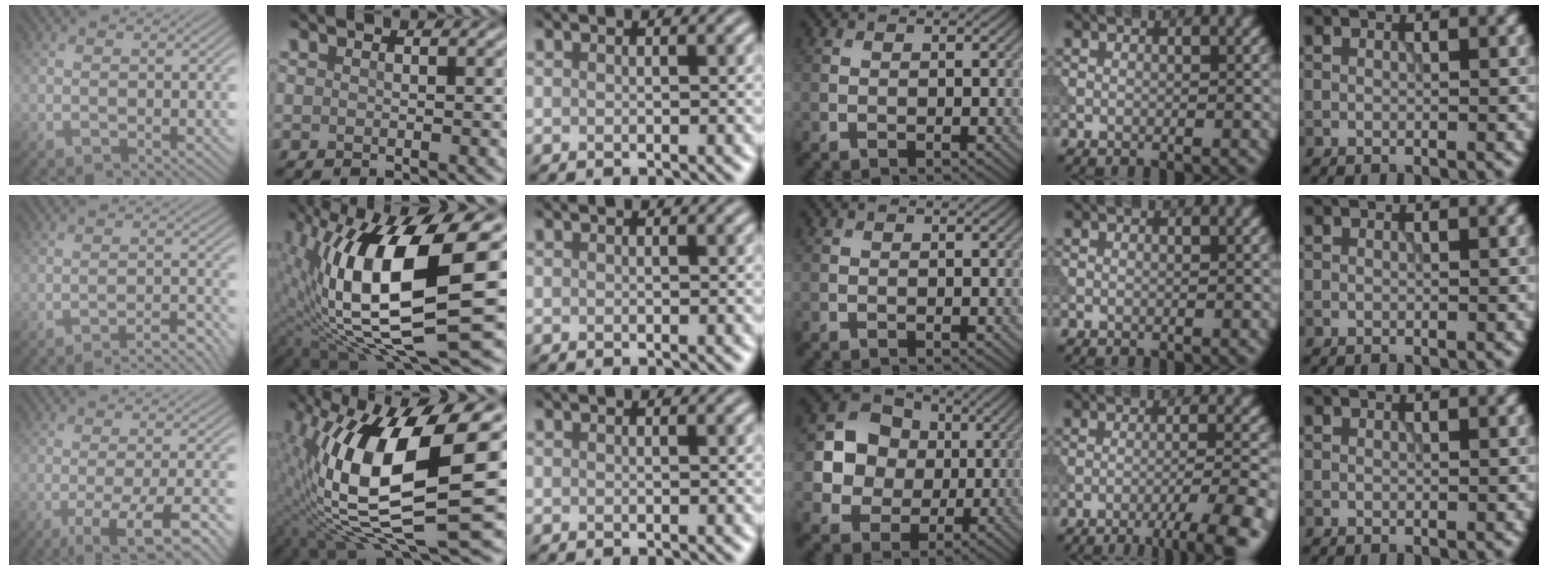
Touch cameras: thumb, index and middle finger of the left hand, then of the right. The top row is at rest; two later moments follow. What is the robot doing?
{"motion": "extract", "object": "tissue"}